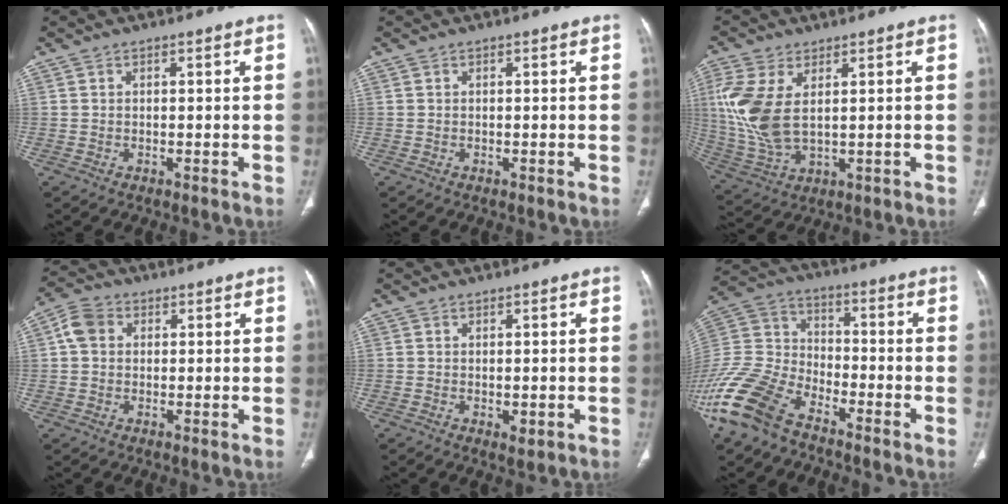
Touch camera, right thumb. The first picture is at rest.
{"total": 0.0}
{"total": 11.9, "force": [2.3, 6.2, 9.9], "torque": [-0.237, -0.004, 0.059]}
{"total": 4.9, "force": [1.0, 3.9, 2.7], "torque": [-0.046, 0.012, 0.013]}
{"total": 1.8, "force": [-0.5, 1.0, 1.5], "torque": [-0.016, -0.003, -0.001]}
{"total": 17.1, "force": [-11.8, 8.6, 8.8], "torque": [-0.190, 0.049, -0.232]}